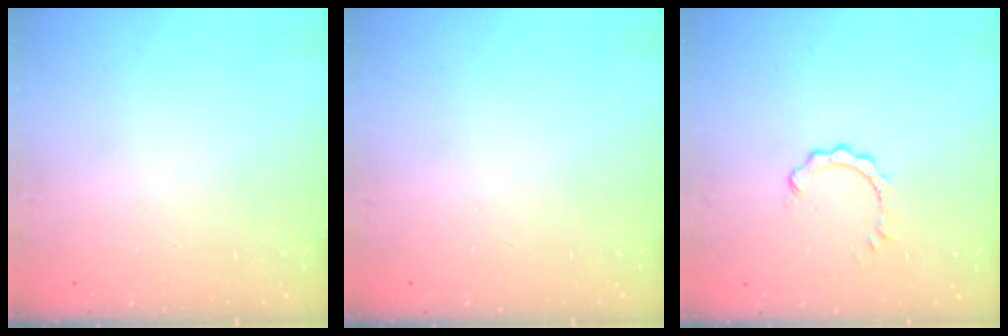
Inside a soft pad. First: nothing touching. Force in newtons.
{"total": 0.0}
{"total": 1.1, "press": 1.1, "slide": 0.1}